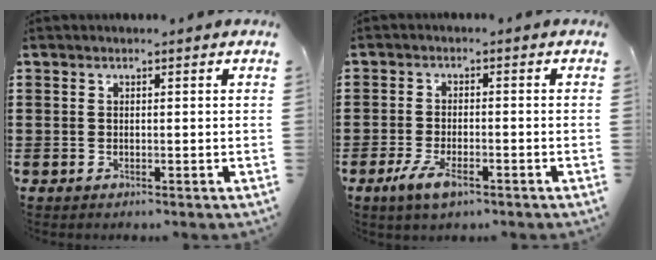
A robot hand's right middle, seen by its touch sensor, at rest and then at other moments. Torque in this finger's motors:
{"motor_torque": [2.14, 0.00, 0.41, 0.08]}